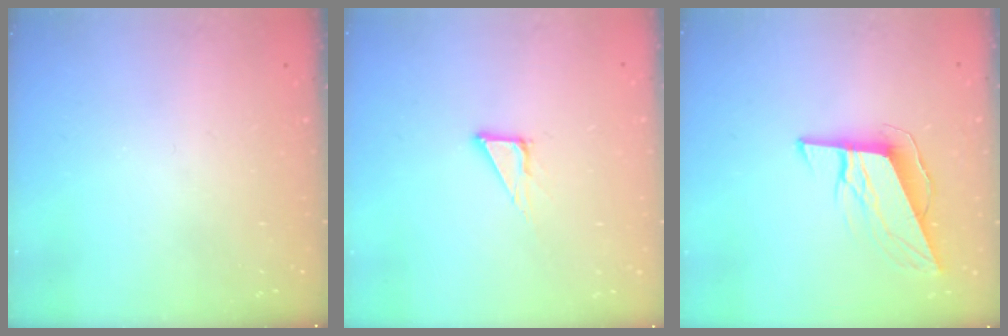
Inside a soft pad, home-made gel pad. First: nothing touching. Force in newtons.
{"total": 4.8, "press": 4.8, "slide": 0.3}
{"total": 10.1, "press": 9.7, "slide": 2.8}